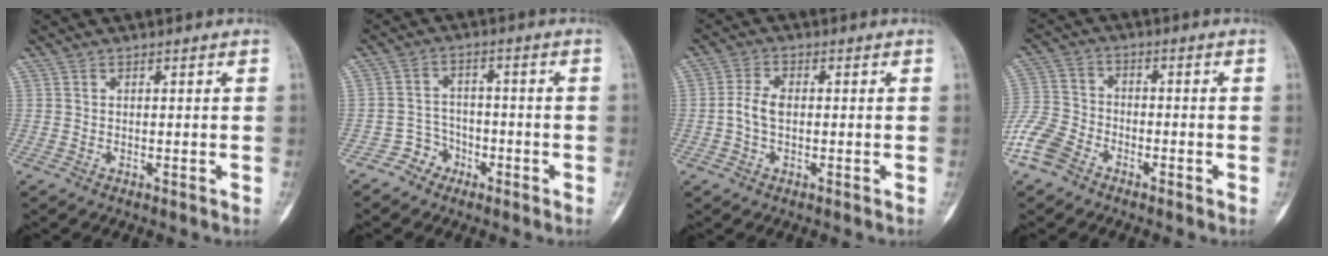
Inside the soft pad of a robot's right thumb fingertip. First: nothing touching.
{"total": 4.7, "force": [-3.0, 3.6, -0.1], "torque": [0.034, 0.031, -0.058]}
{"total": 4.1, "force": [-0.4, 2.5, 3.3], "torque": [-0.073, 0.011, -0.012]}
{"total": 8.1, "force": [-5.1, 5.3, 3.3], "torque": [-0.070, 0.020, -0.113]}